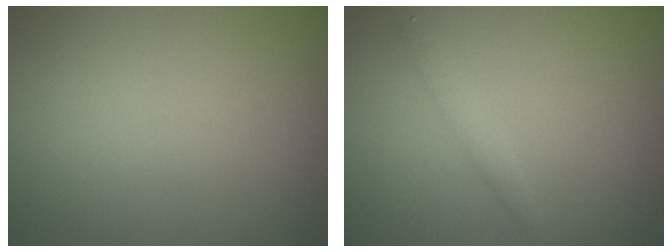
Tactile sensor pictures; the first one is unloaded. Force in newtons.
{"total": 1.3, "press": 1.3, "slide": 0.0}